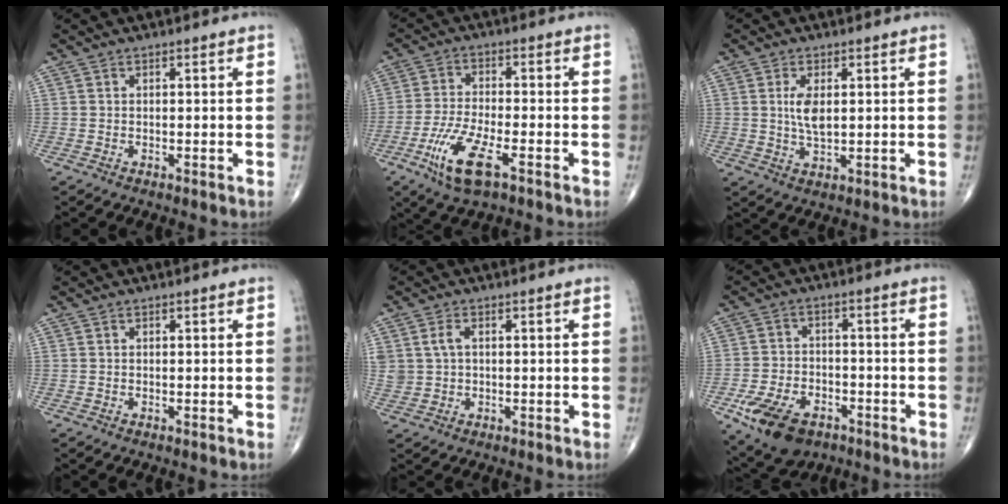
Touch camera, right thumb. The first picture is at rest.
{"total": 10.3, "force": [-5.0, 3.3, 8.4], "torque": [-0.181, 0.005, -0.090]}
{"total": 5.0, "force": [1.0, 2.3, 4.4], "torque": [-0.086, -0.010, 0.023]}
{"total": 0.0}
{"total": 4.1, "force": [1.0, 2.9, 2.8], "torque": [-0.063, 0.004, 0.023]}
{"total": 12.3, "force": [-6.3, 7.5, 7.4], "torque": [-0.130, 0.020, -0.104]}